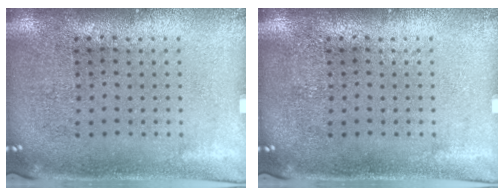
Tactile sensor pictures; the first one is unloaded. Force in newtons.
{"total": 0.0}